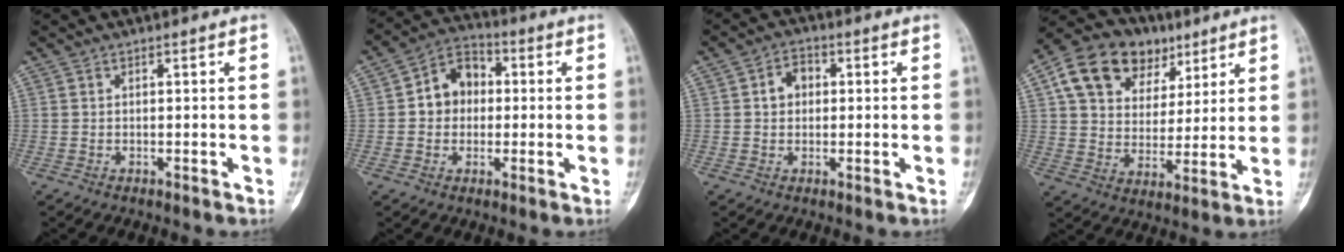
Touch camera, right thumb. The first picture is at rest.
{"total": 8.9, "force": [0.5, 7.3, 5.1], "torque": [-0.053, 0.025, -0.003]}
{"total": 4.5, "force": [0.5, 3.6, 2.7], "torque": [-0.031, 0.014, 0.004]}
{"total": 17.6, "force": [8.4, 12.6, 9.0], "torque": [-0.120, -0.002, 0.145]}